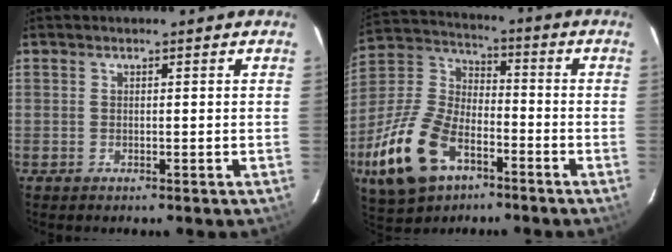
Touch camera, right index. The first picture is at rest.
{"total": 19.2, "force": [-9.3, 11.1, 12.5], "torque": [-0.290, -0.001, -0.169]}